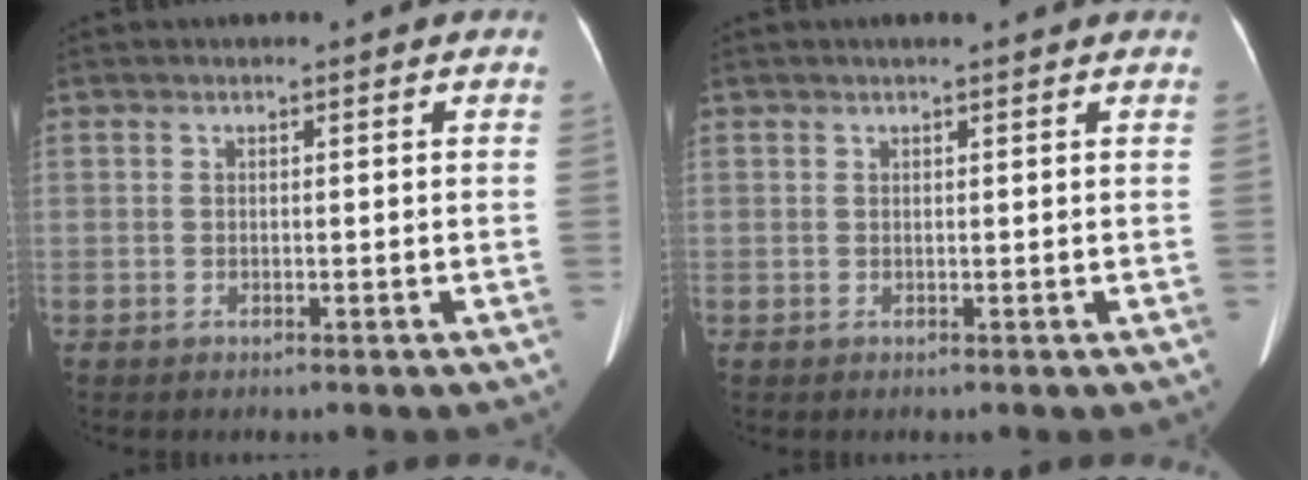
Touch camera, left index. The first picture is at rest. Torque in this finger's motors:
{"motor_torque": [0.12, -0.23, 0.02, 0.02]}